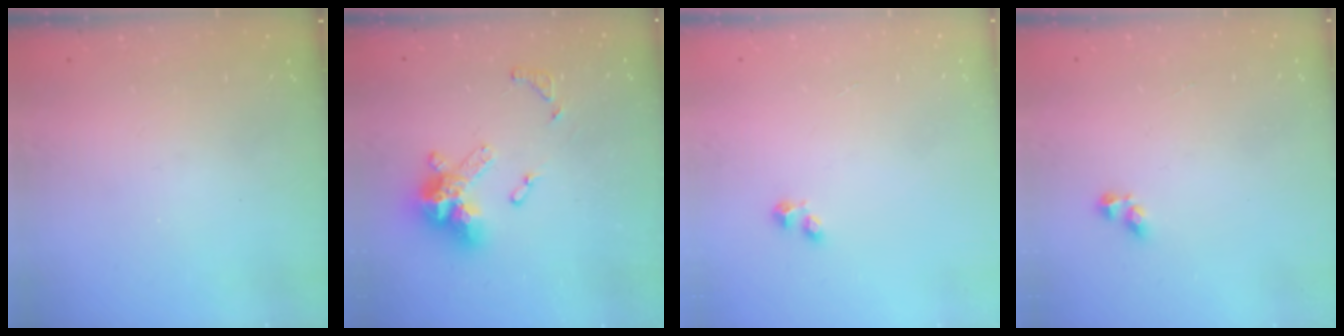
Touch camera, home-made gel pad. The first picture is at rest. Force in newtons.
{"total": 14.7, "press": 14.6, "slide": 1.6}
{"total": 2.4, "press": 2.4, "slide": 0.4}
{"total": 3.7, "press": 3.7, "slide": 0.6}